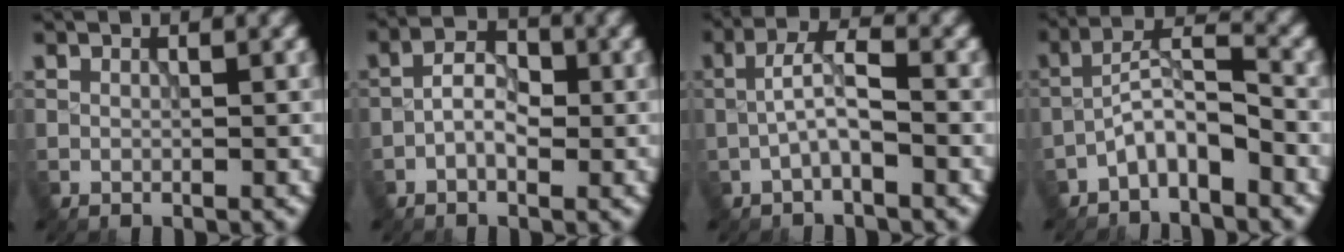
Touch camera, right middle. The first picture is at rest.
{"total": 3.3, "force": [-1.0, 1.8, 2.6], "torque": [-0.042, 0.009, -0.021]}
{"total": 3.1, "force": [-0.9, 1.0, 2.9], "torque": [-0.055, 0.011, -0.022]}
{"total": 4.0, "force": [-2.5, 1.3, 2.8], "torque": [-0.048, 0.018, -0.053]}